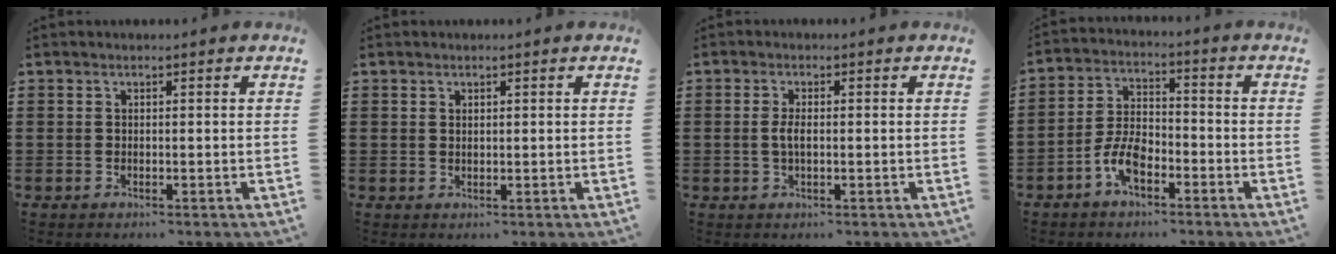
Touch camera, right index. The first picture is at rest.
{"total": 0.7, "force": [0.4, 0.5, 0.4], "torque": [-0.008, 0.003, 0.008]}
{"total": 2.4, "force": [-0.2, 0.8, 2.2], "torque": [-0.050, -0.002, -0.006]}
{"total": 6.6, "force": [-3.4, 3.2, 4.7], "torque": [-0.111, 0.005, -0.070]}